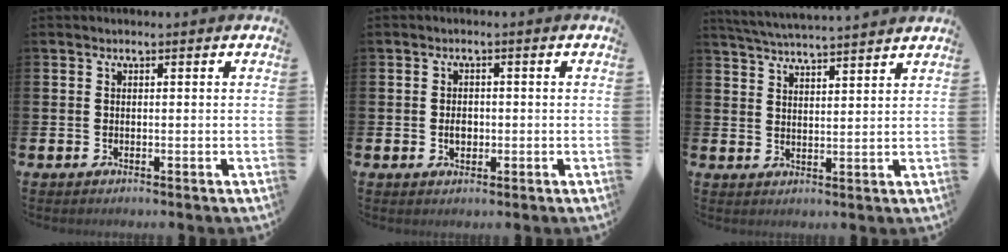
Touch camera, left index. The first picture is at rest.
{"total": 2.2, "force": [-0.2, 1.6, 1.5], "torque": [-0.018, 0.002, -0.008]}
{"total": 4.8, "force": [4.7, -0.4, 0.4], "torque": [-0.027, -0.027, 0.085]}